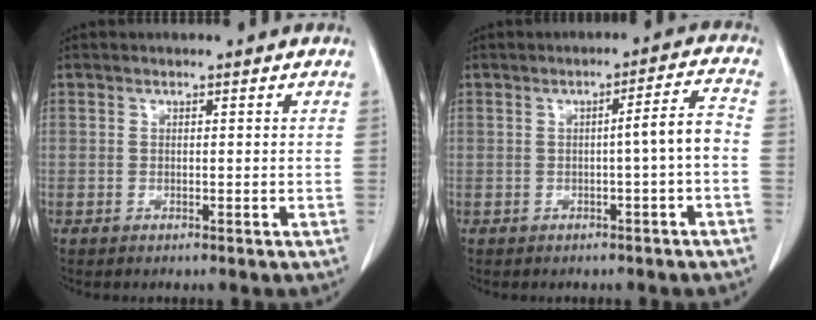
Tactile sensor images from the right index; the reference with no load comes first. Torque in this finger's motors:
{"motor_torque": [0.68, -0.33, 0.32, 0.06]}